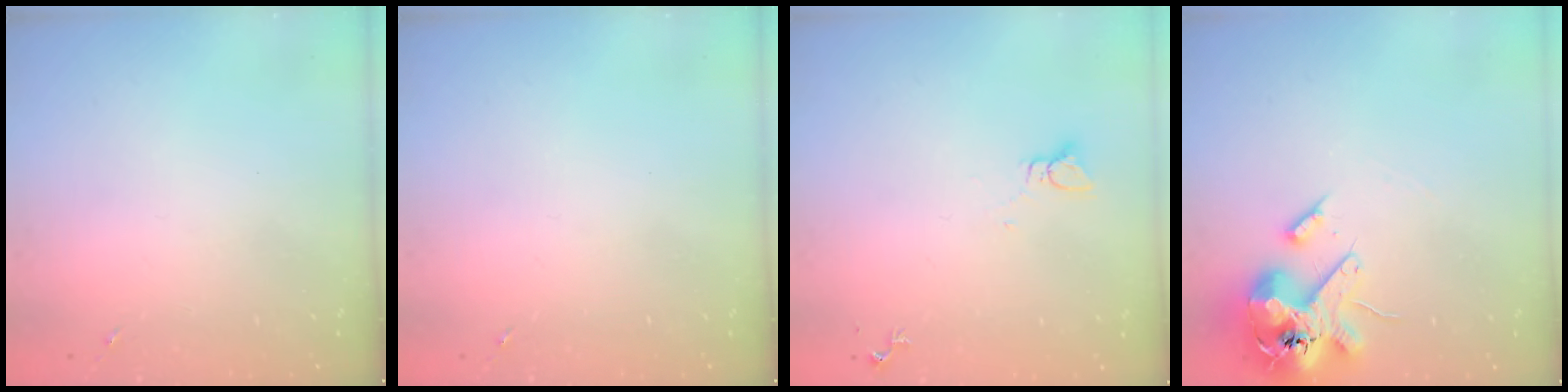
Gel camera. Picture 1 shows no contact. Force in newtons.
{"total": 0.0}
{"total": 2.2, "press": 2.2, "slide": 0.1}
{"total": 16.8, "press": 16.5, "slide": 2.9}